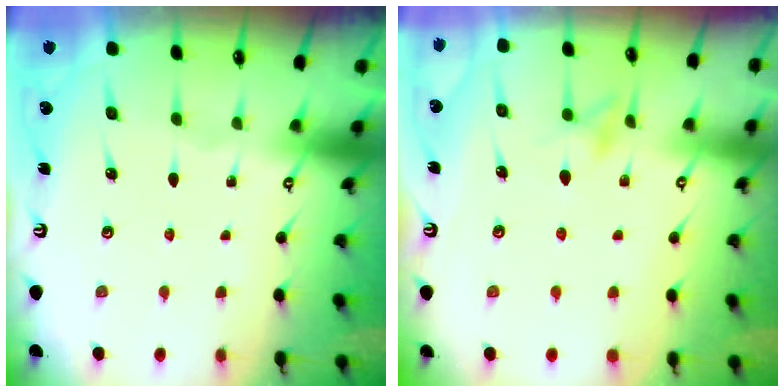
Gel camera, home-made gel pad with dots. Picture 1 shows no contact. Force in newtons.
{"total": 9.9, "press": 9.9, "slide": 0.9}